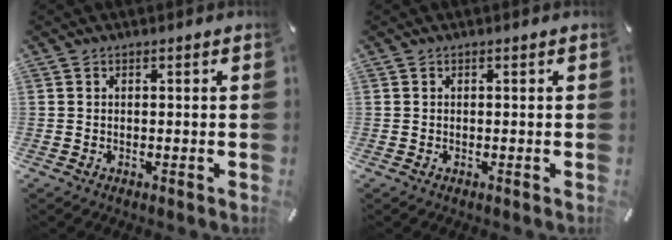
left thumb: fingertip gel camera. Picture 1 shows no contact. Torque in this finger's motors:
{"motor_torque": [-0.07, -0.06, 0.00, 0.05, -0.01]}